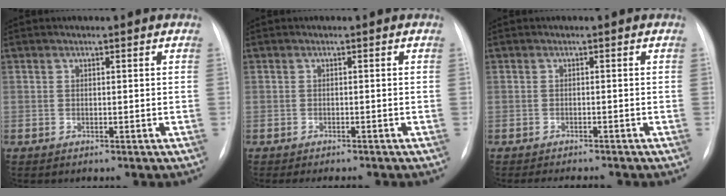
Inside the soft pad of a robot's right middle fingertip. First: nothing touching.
{"total": 3.2, "force": [-2.9, 0.5, 1.3], "torque": [-0.011, -0.005, -0.033]}
{"total": 4.3, "force": [-4.0, 0.6, 1.5], "torque": [-0.016, -0.004, -0.051]}